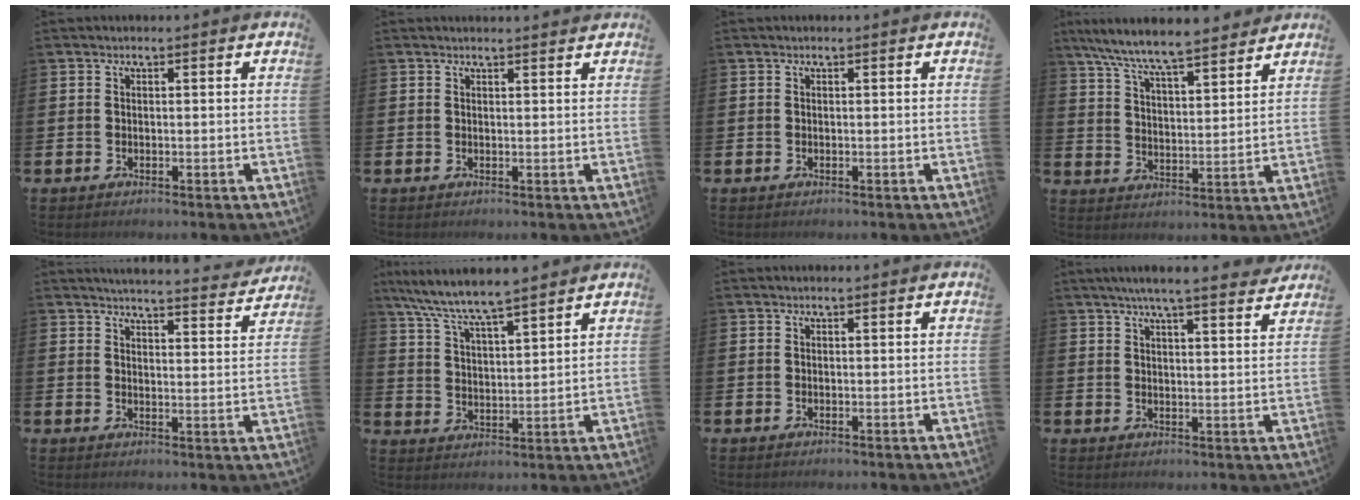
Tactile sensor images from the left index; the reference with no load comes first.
{"total": 0.9, "force": [0.9, 0.0, 0.1], "torque": [0.011, -0.006, 0.014]}
{"total": 0.0}
{"total": 8.1, "force": [7.7, 0.5, 2.5], "torque": [-0.083, -0.043, 0.139]}
{"total": 4.8, "force": [4.8, 0.1, 0.6], "torque": [-0.011, -0.040, 0.081]}
{"total": 7.2, "force": [6.9, 0.2, 2.2], "torque": [-0.075, -0.036, 0.123]}
{"total": 0.0}
{"total": 5.8, "force": [5.4, -0.1, 2.2], "torque": [-0.043, -0.025, 0.092]}